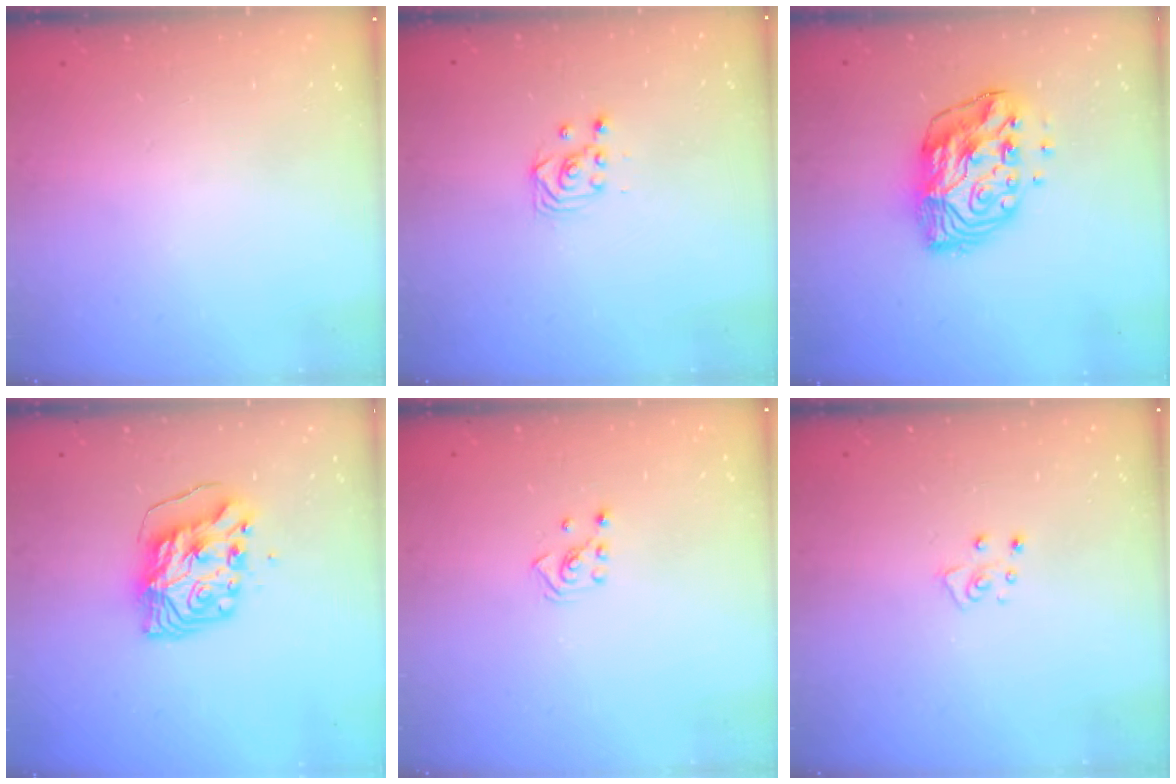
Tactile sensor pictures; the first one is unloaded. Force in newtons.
{"total": 3.3, "press": 3.3, "slide": 0.1}
{"total": 13.2, "press": 13.2, "slide": 1.1}
{"total": 8.3, "press": 8.3, "slide": 0.9}
{"total": 2.1, "press": 1.9, "slide": 0.8}
{"total": 4.8, "press": 4.8, "slide": 0.2}